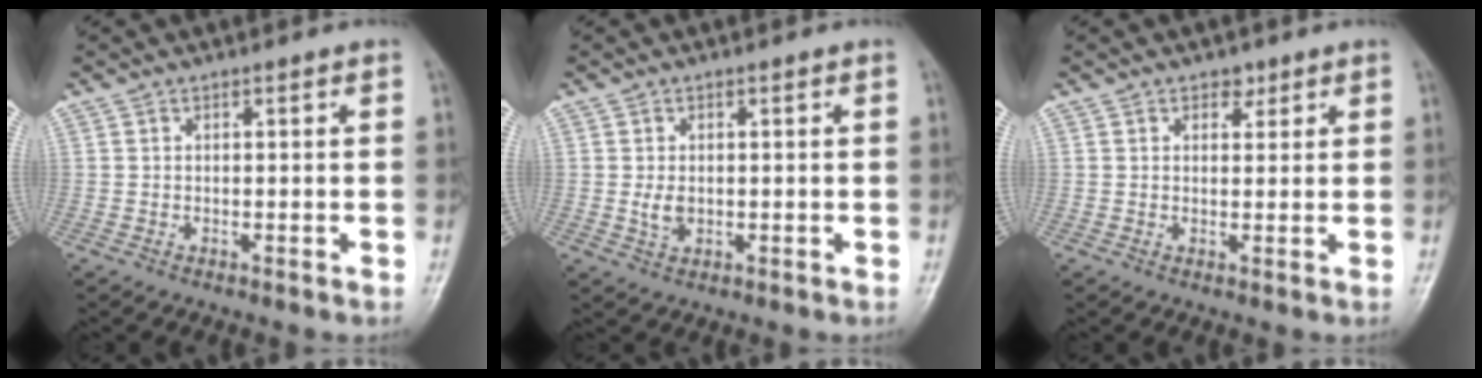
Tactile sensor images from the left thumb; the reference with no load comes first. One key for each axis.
{"total": 2.9, "fx": 0.0, "fy": 2.0, "fz": 2.1, "tx": -0.033, "ty": -0.004, "tz": 0.004}
{"total": 2.4, "fx": 1.5, "fy": 1.6, "fz": 0.9, "tx": 0.004, "ty": -0.007, "tz": 0.019}